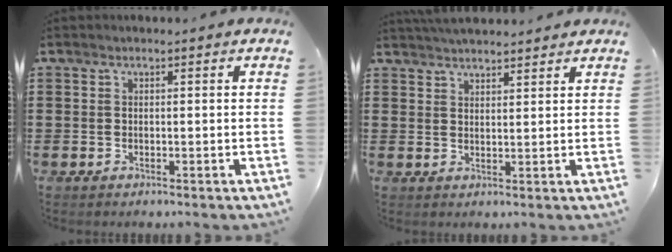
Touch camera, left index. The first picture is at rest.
{"total": 2.9, "force": [2.9, 0.1, 0.2], "torque": [-0.011, -0.005, 0.056]}